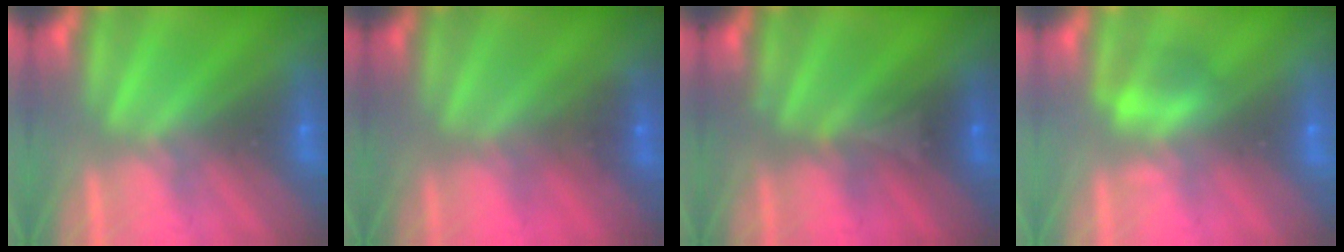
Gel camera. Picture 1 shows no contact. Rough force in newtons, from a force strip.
{"total": 1.2}
{"total": 2.9}
{"total": 2.2}